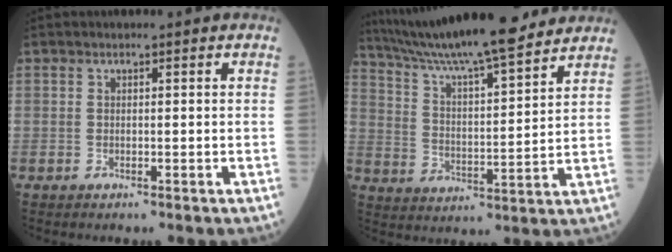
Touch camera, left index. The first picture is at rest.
{"total": 19.0, "force": [16.6, 1.0, 9.2], "torque": [-0.160, 0.011, 0.267]}